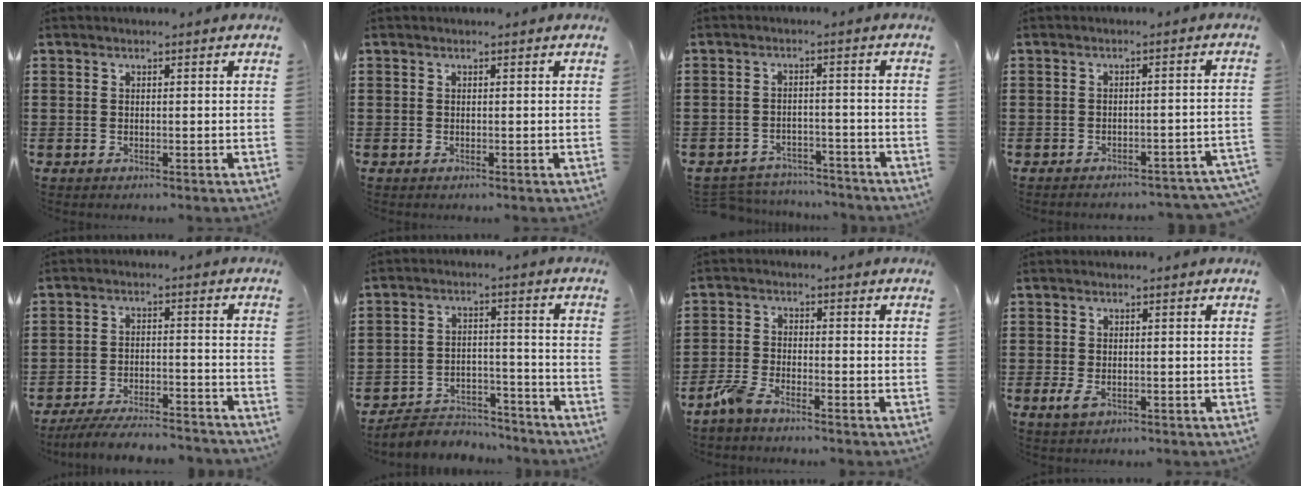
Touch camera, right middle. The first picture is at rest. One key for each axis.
{"total": 0.0}
{"total": 3.2, "fx": -3.2, "fy": 0.0, "fz": -0.2, "tx": 0.002, "ty": 0.004, "tz": -0.068}
{"total": 1.9, "fx": -1.8, "fy": -0.5, "fz": 0.3, "tx": -0.001, "ty": 0.001, "tz": -0.038}
{"total": 5.1, "fx": -4.8, "fy": -0.3, "fz": 1.6, "tx": -0.033, "ty": -0.007, "tz": -0.095}
{"total": 4.2, "fx": -4.1, "fy": 0.8, "fz": 0.1, "tx": -0.007, "ty": 0.010, "tz": -0.089}
{"total": 3.9, "fx": -3.2, "fy": 0.8, "fz": 2.0, "tx": -0.063, "ty": -0.001, "tz": -0.069}
{"total": 1.5, "fx": 0.0, "fy": 0.4, "fz": 1.4, "tx": -0.038, "ty": -0.008, "tz": -0.004}